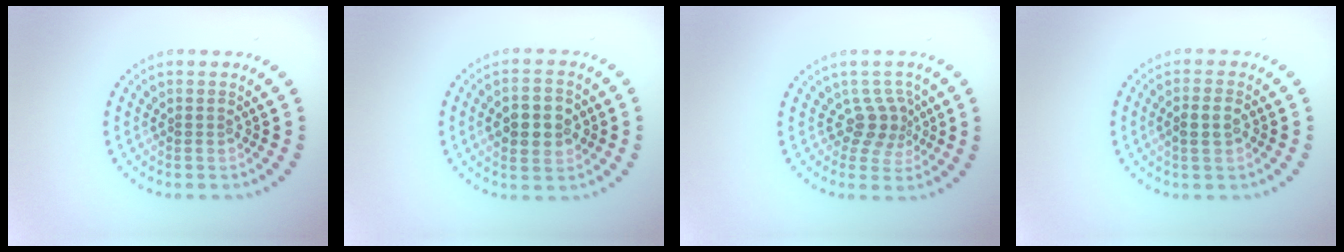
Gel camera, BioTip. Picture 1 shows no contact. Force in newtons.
{"total": 4.5, "press": 4.5, "slide": 0.1}
{"total": 2.7, "press": 1.9, "slide": 1.9}
{"total": 2.2, "press": 2.1, "slide": 0.7}